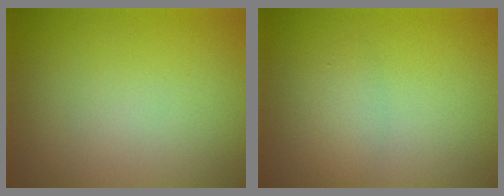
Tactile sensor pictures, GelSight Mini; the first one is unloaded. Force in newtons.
{"total": 1.6, "press": 1.6, "slide": 0.0}